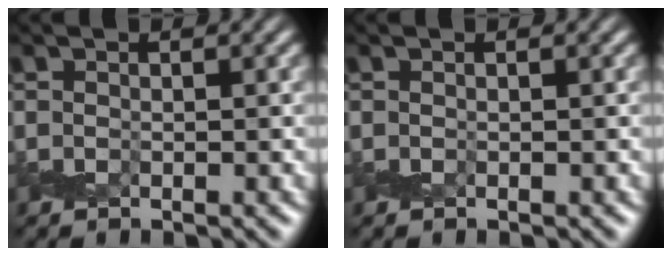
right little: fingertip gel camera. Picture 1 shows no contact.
{"total": 0.0}